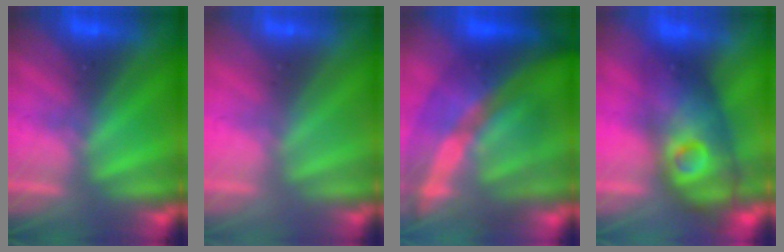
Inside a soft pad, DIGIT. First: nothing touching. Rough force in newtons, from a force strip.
{"total": 2.9}
{"total": 9.8}
{"total": 4.4}